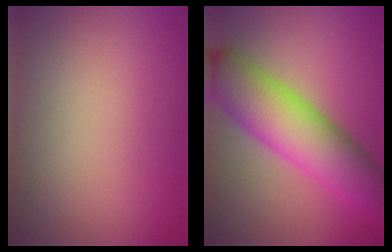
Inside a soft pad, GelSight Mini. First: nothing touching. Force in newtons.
{"total": 9.3, "press": 9.3, "slide": 0.3}